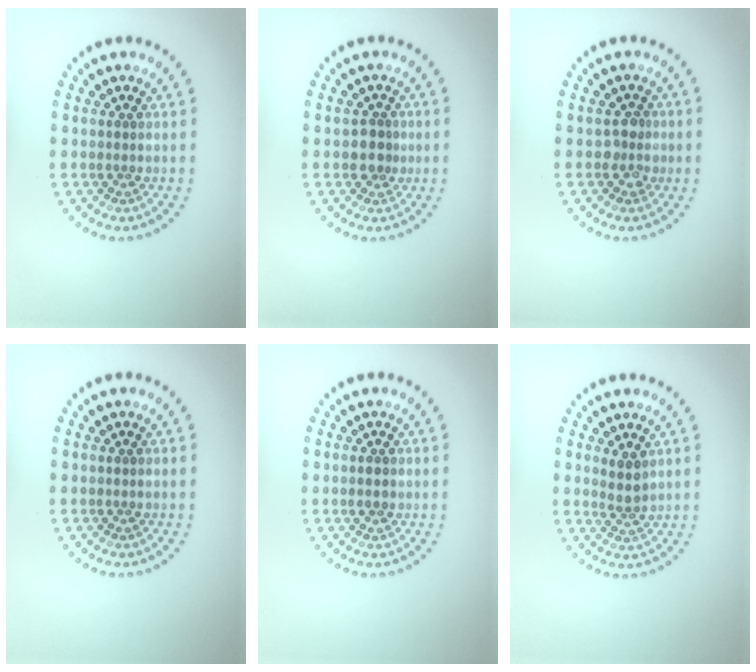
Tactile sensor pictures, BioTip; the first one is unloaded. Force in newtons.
{"total": 2.1, "press": 1.7, "slide": 1.1}
{"total": 1.7, "press": 1.6, "slide": 0.7}
{"total": 0.0}
{"total": 1.2, "press": 1.2, "slide": 0.0}
{"total": 1.7, "press": 1.4, "slide": 1.0}